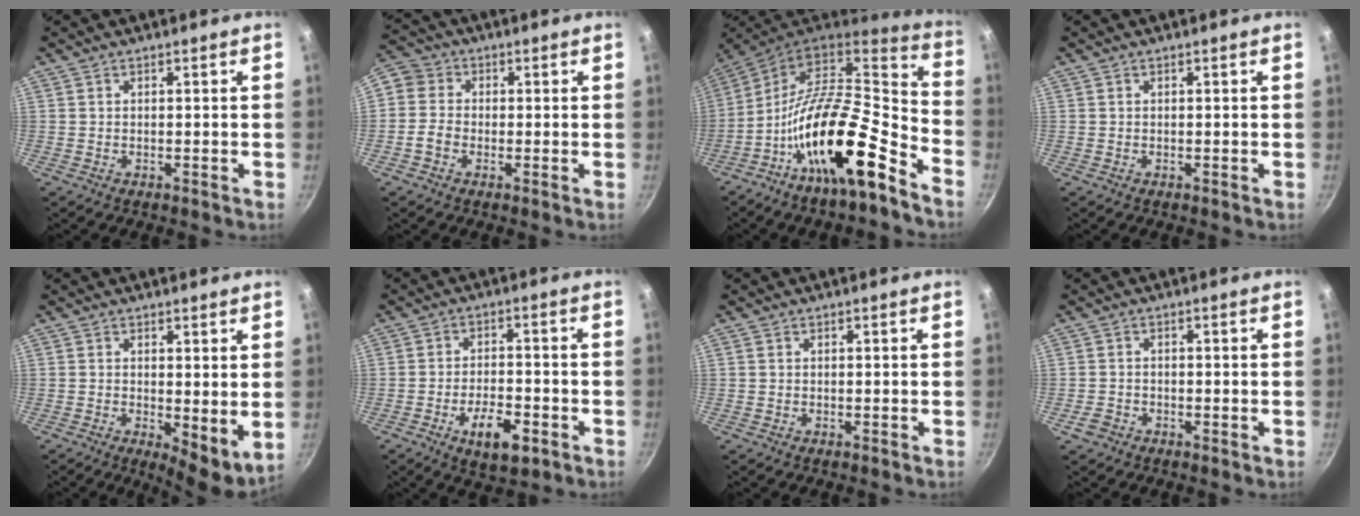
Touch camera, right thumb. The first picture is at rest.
{"total": 5.5, "force": [-1.3, 4.7, 2.6], "torque": [-0.027, 0.013, -0.043]}
{"total": 21.5, "force": [-11.6, 9.4, 15.4], "torque": [-0.200, 0.104, -0.218]}
{"total": 0.0}
{"total": 6.6, "force": [0.8, 2.6, 6.0], "torque": [-0.078, -0.020, 0.014]}
{"total": 8.5, "force": [-3.8, 3.8, 6.6], "torque": [-0.095, 0.016, -0.058]}
{"total": 0.0}
{"total": 2.1, "force": [-1.2, 1.4, 1.0], "torque": [-0.021, 0.008, -0.024]}